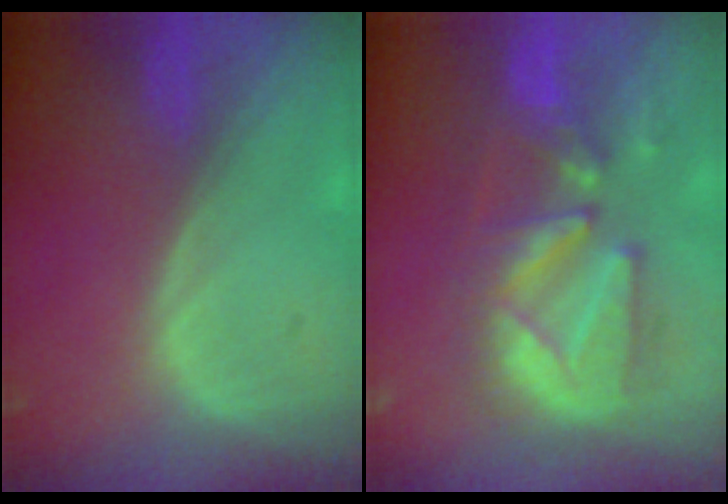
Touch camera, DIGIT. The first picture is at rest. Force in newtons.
{"total": 10.4, "press": 10.2, "slide": 2.3}